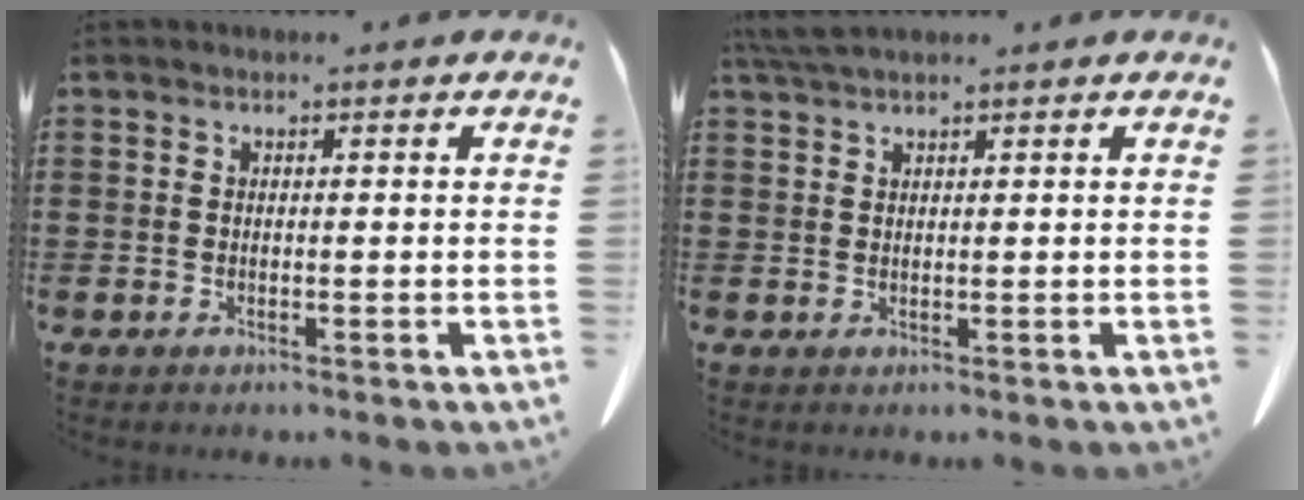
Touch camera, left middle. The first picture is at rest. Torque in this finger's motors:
{"motor_torque": [0.51, 0.43, 0.12, 0.04]}